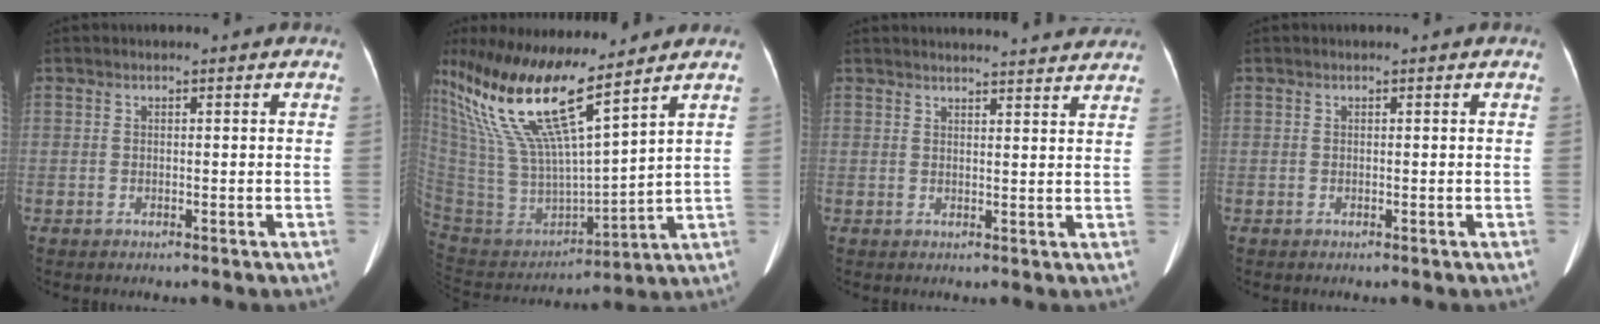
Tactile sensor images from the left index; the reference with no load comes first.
{"total": 19.8, "force": [13.7, 2.2, 14.1], "torque": [-0.300, 0.002, 0.265]}
{"total": 16.7, "force": [16.0, 1.5, 4.4], "torque": [-0.051, 0.013, 0.191]}
{"total": 0.0}